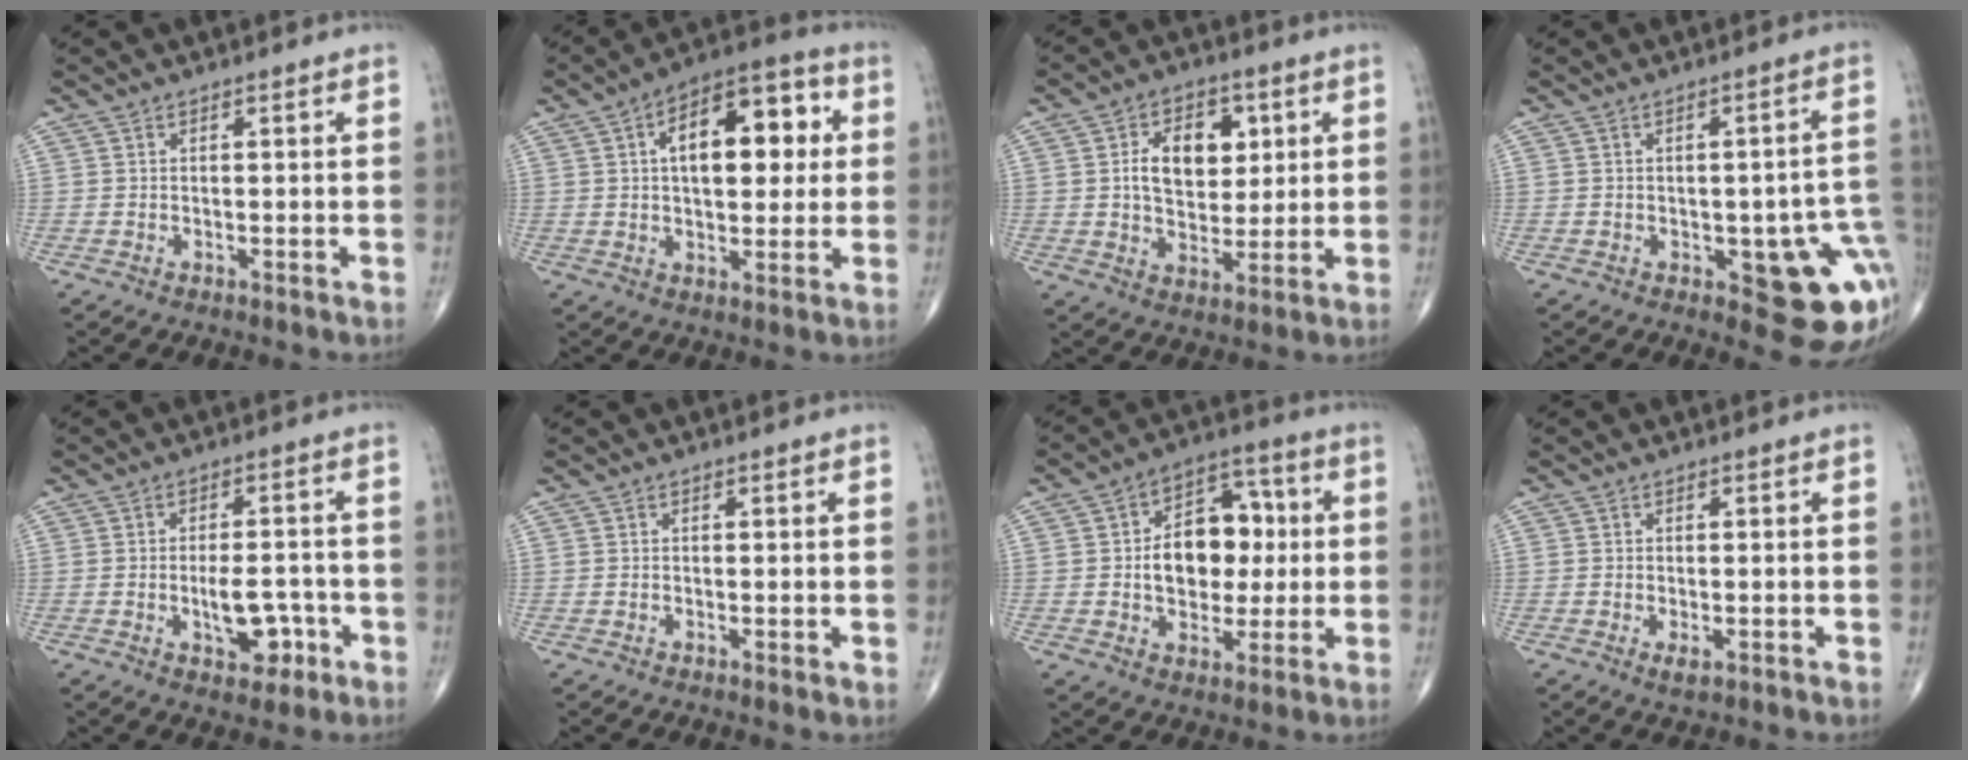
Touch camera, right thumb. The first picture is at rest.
{"total": 16.2, "force": [3.4, 8.3, 13.5], "torque": [-0.164, 0.020, 0.046]}
{"total": 11.3, "force": [2.5, 7.4, 8.1], "torque": [-0.093, -0.004, 0.043]}
{"total": 13.6, "force": [-3.2, 5.3, 12.1], "torque": [-0.109, 0.011, -0.026]}
{"total": 7.0, "force": [-2.3, 3.6, 5.5], "torque": [-0.064, 0.015, -0.029]}
{"total": 0.6, "force": [0.0, 0.0, 0.6], "torque": [-0.011, -0.004, -0.002]}
{"total": 13.7, "force": [0.5, 9.7, 9.7], "torque": [-0.100, 0.026, 0.009]}
{"total": 1.7, "force": [-0.6, 0.6, 1.4], "torque": [-0.024, -0.004, -0.010]}